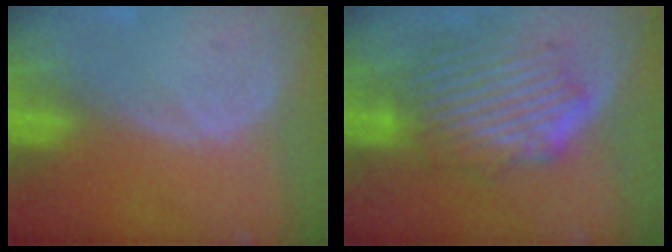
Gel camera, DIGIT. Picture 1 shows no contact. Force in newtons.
{"total": 9.4, "press": 8.4, "slide": 4.3}